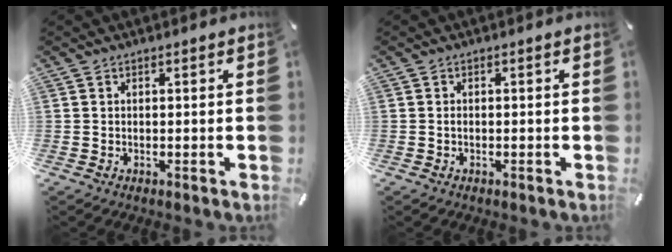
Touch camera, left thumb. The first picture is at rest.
{"total": 0.9, "force": [-0.3, 0.5, 0.7], "torque": [-0.015, 0.000, -0.007]}